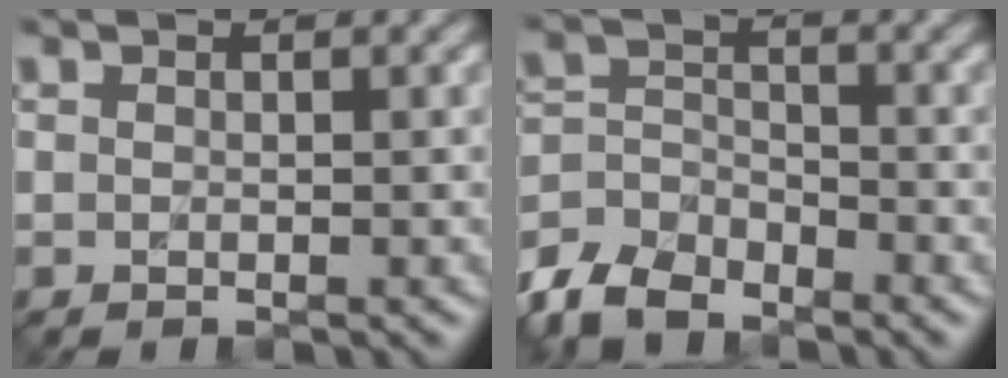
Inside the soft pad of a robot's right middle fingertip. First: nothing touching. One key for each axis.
{"total": 5.3, "fx": -4.5, "fy": 2.3, "fz": 1.6, "tx": -0.041, "ty": 0.003, "tz": -0.102}